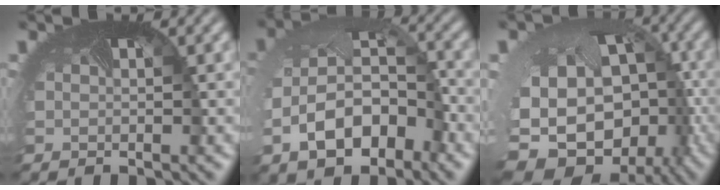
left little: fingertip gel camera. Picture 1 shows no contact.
{"total": 7.3, "force": [-2.8, 4.4, 5.2], "torque": [-0.120, -0.017, -0.050]}
{"total": 18.6, "force": [-5.4, 13.7, 11.3], "torque": [-0.212, -0.092, -0.060]}